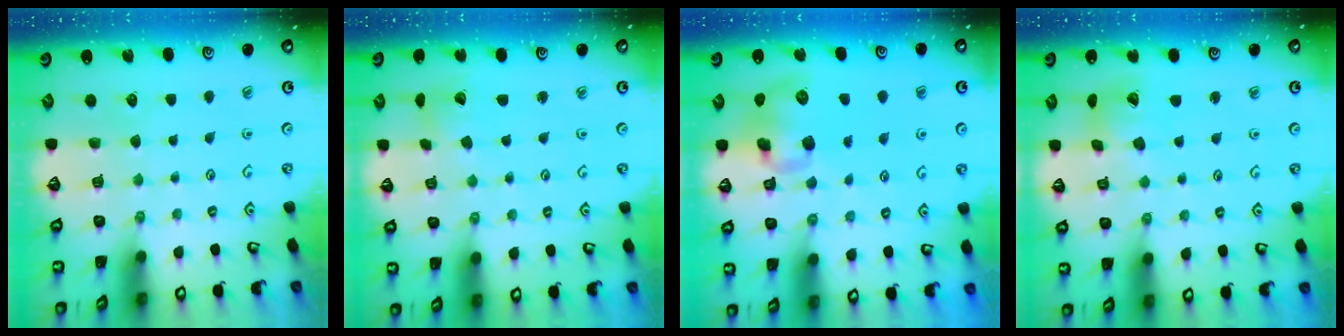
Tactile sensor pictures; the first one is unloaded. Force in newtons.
{"total": 3.1, "press": 3.1, "slide": 0.4}
{"total": 9.9, "press": 9.8, "slide": 1.9}
{"total": 9.0, "press": 8.9, "slide": 1.3}